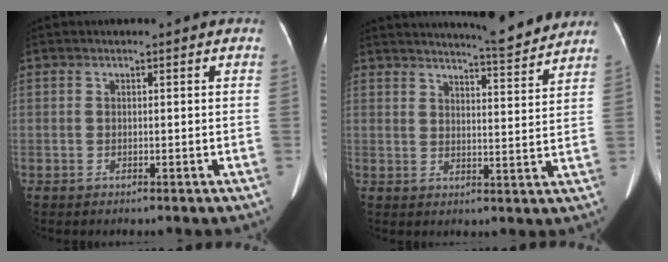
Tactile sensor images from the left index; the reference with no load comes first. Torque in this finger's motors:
{"motor_torque": [0.69, -1.27, 0.16, 0.01]}